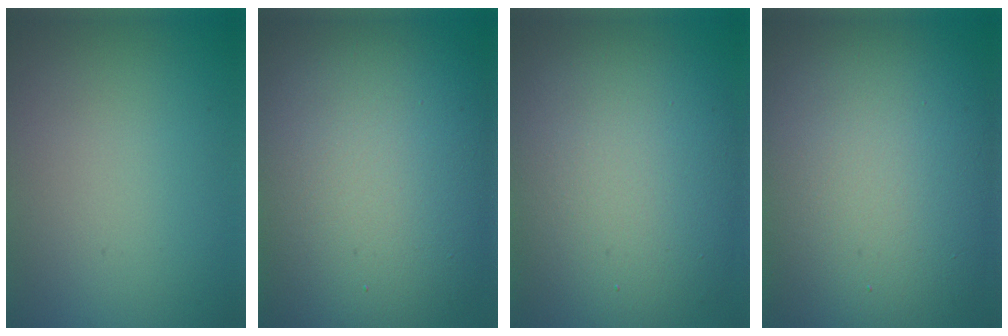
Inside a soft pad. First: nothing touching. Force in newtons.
{"total": 17.8, "press": 17.7, "slide": 1.7}
{"total": 13.7, "press": 13.6, "slide": 1.2}
{"total": 15.6, "press": 15.6, "slide": 1.5}